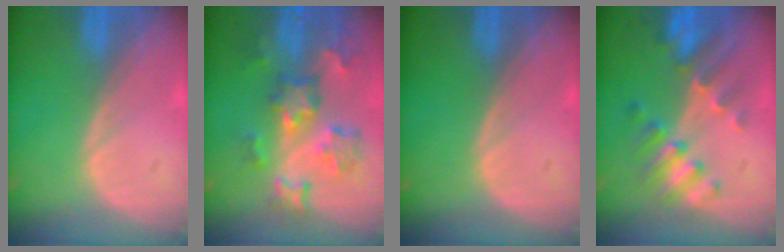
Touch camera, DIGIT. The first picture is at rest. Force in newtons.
{"total": 9.0, "press": 7.9, "slide": 4.2}
{"total": 0.0}
{"total": 7.6, "press": 7.1, "slide": 2.8}